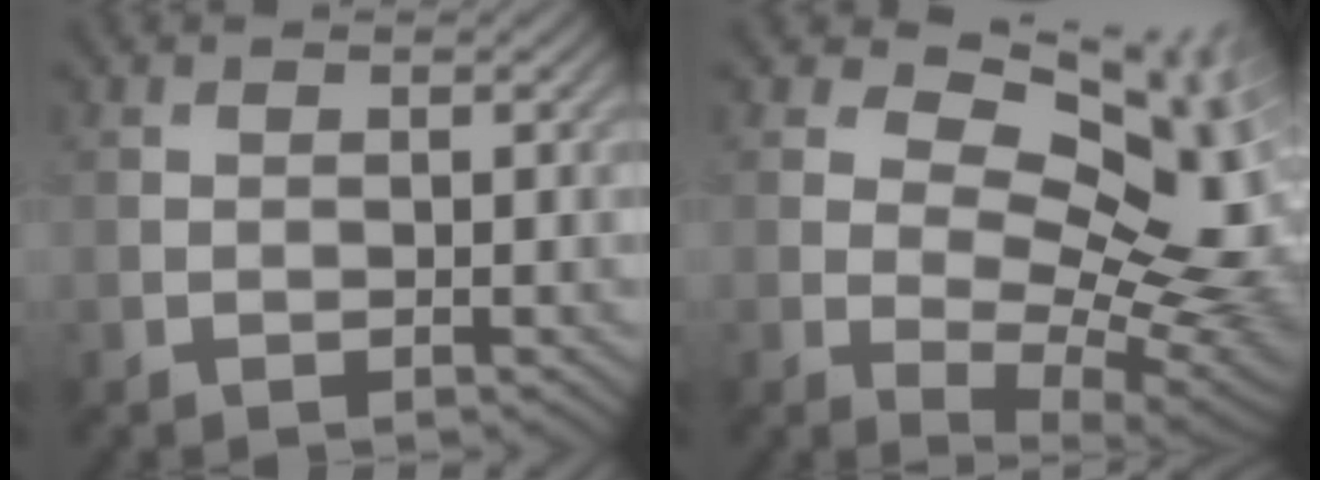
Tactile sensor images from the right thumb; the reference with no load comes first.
{"total": 16.4, "force": [4.8, 9.4, 12.6], "torque": [-0.163, 0.016, 0.091]}